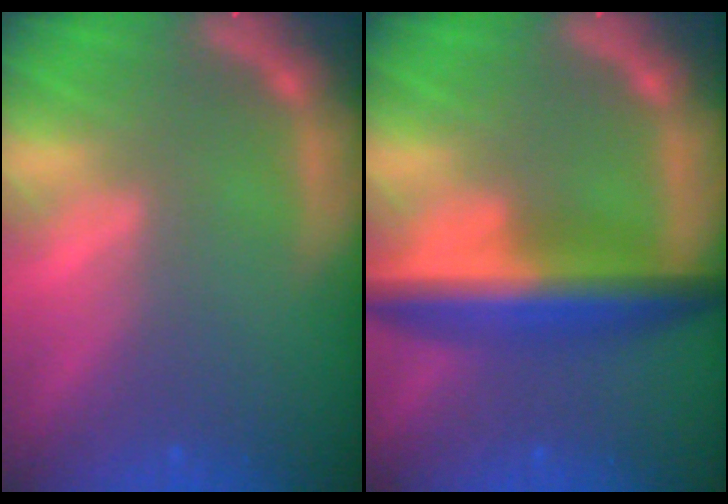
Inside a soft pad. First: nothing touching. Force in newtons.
{"total": 7.5}